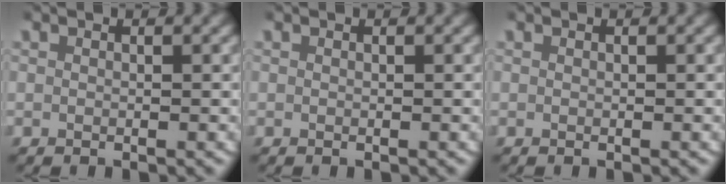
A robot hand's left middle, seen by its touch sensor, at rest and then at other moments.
{"total": 0.0}
{"total": 0.0}